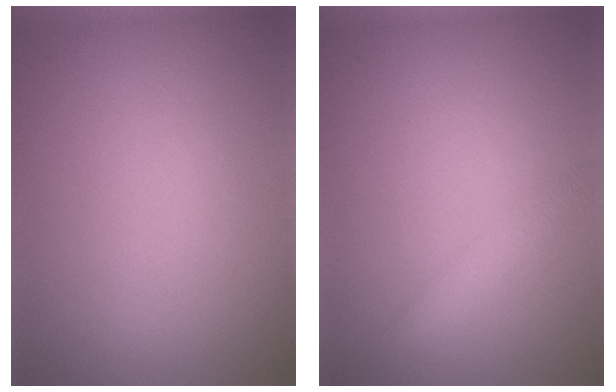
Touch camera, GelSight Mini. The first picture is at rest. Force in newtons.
{"total": 1.7, "press": 1.7, "slide": 0.1}